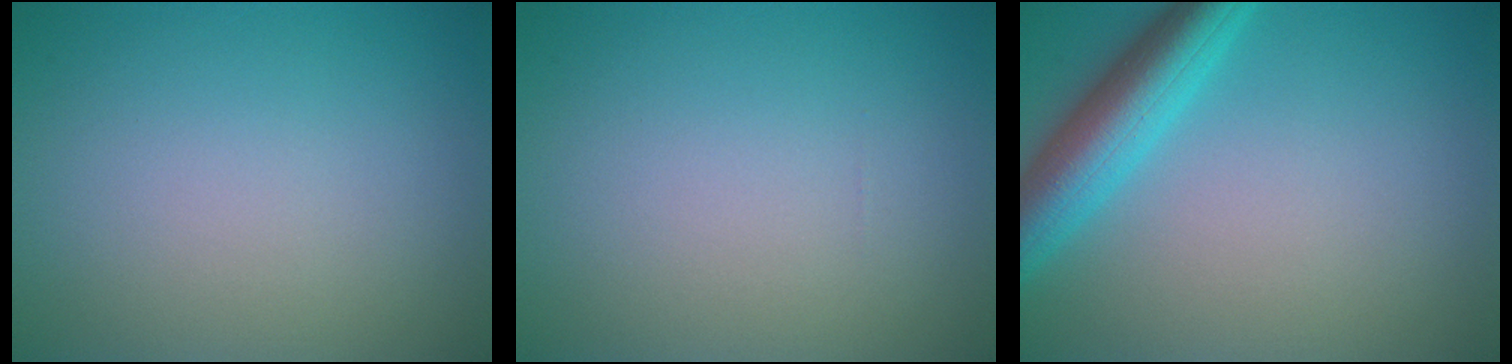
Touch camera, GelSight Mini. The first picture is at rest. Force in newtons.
{"total": 0.0}
{"total": 5.7, "press": 5.7, "slide": 0.2}